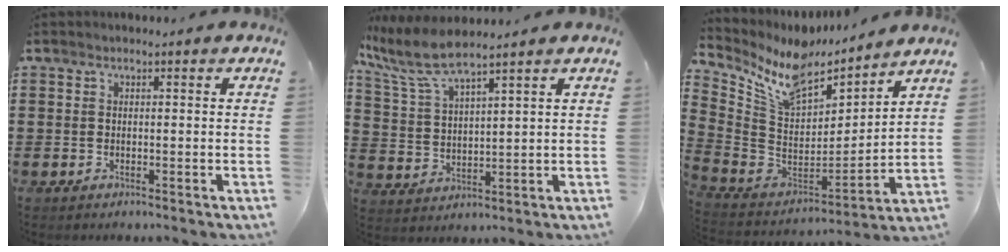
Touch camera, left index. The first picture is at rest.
{"total": 7.0, "force": [5.7, 0.7, 3.9], "torque": [-0.107, -0.027, 0.098]}
{"total": 9.8, "force": [7.5, 3.7, 5.1], "torque": [-0.137, -0.049, 0.130]}